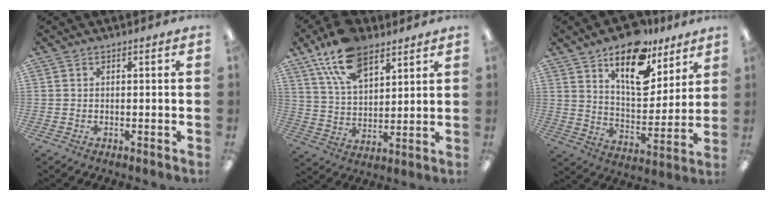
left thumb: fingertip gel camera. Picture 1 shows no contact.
{"total": 14.8, "force": [9.5, 7.7, 8.4], "torque": [-0.158, -0.030, 0.177]}
{"total": 17.6, "force": [11.8, 8.5, 10.0], "torque": [-0.145, -0.065, 0.203]}